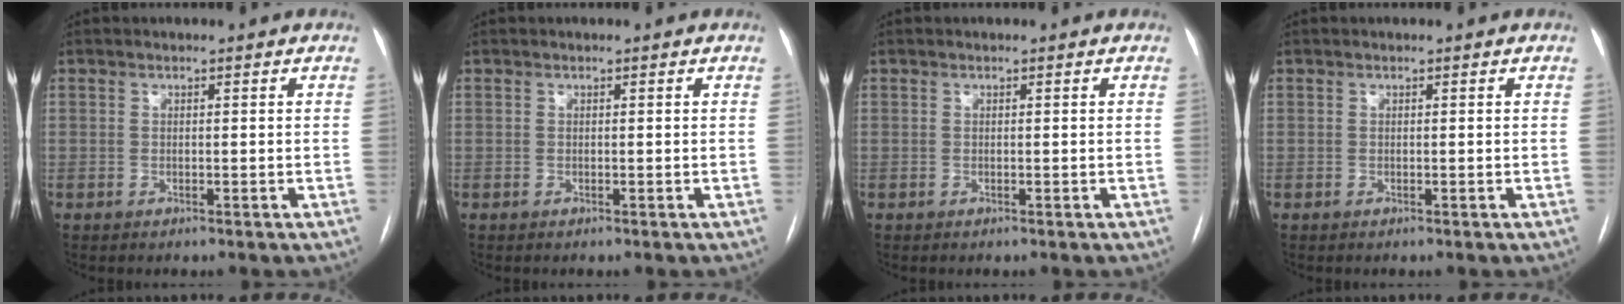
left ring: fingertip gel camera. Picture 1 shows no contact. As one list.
[{"total": 0.0}, {"total": 0.0}, {"total": 0.0}]